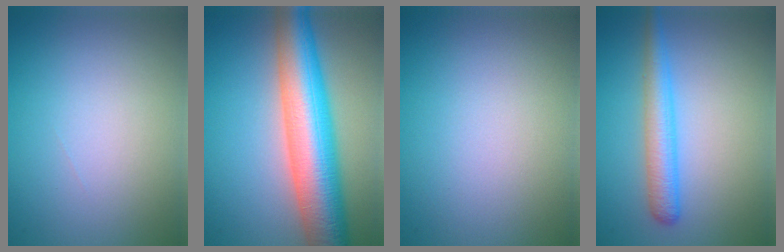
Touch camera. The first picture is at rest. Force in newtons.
{"total": 10.6, "press": 10.6, "slide": 0.3}
{"total": 0.0}
{"total": 3.3, "press": 3.3, "slide": 0.1}